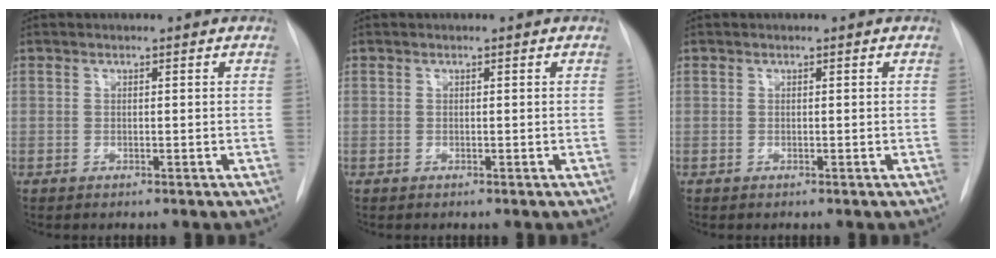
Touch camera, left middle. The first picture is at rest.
{"total": 0.0}
{"total": 0.0}